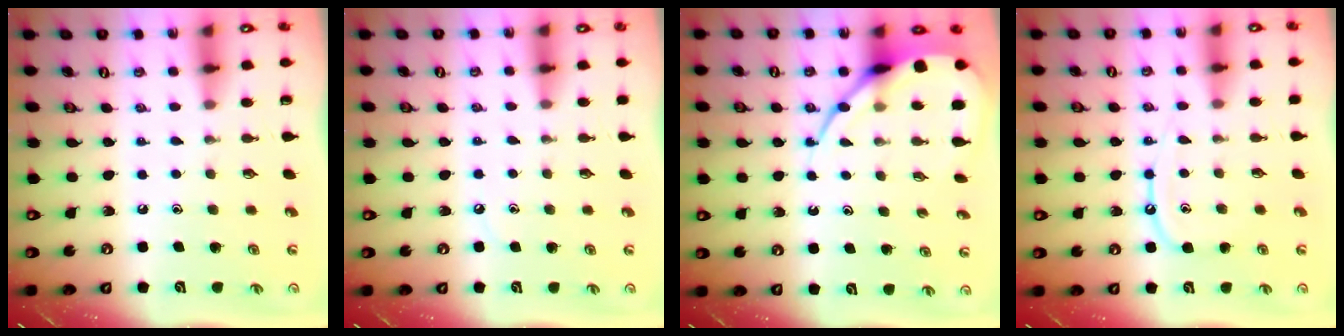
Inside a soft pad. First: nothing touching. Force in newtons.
{"total": 2.5, "press": 2.5, "slide": 0.4}
{"total": 10.4, "press": 10.3, "slide": 1.1}
{"total": 8.9, "press": 8.9, "slide": 0.6}